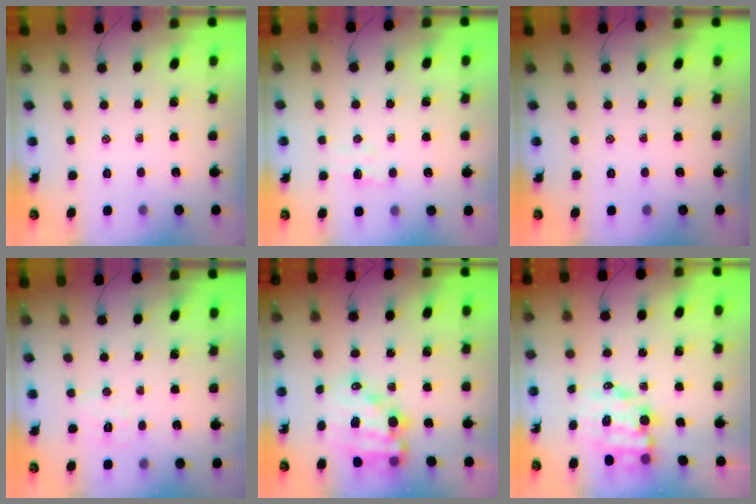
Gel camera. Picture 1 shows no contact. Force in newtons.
{"total": 3.6, "press": 3.5, "slide": 1.0}
{"total": 0.0}
{"total": 6.0, "press": 5.8, "slide": 1.3}
{"total": 13.3, "press": 12.9, "slide": 3.1}
{"total": 10.4, "press": 10.1, "slide": 2.4}